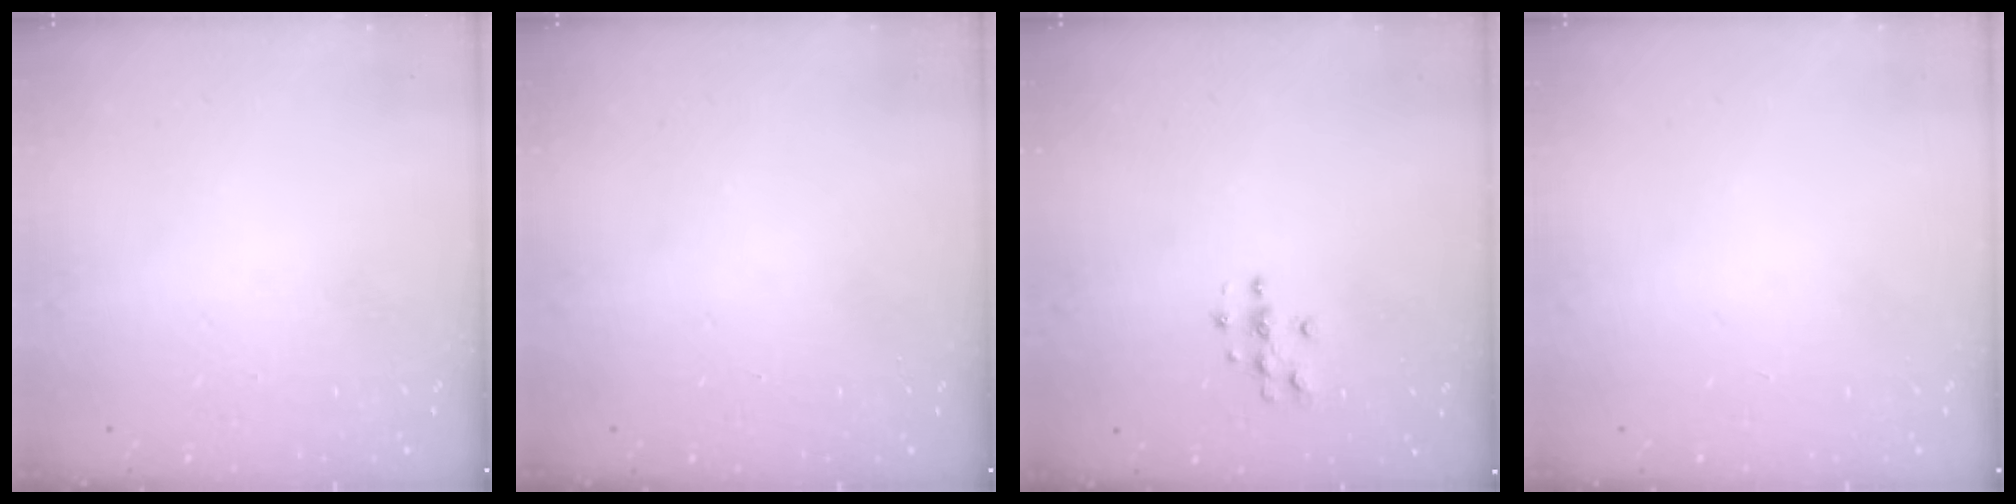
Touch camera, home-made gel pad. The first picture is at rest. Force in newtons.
{"total": 0.0}
{"total": 3.8, "press": 3.8, "slide": 0.5}
{"total": 0.0}